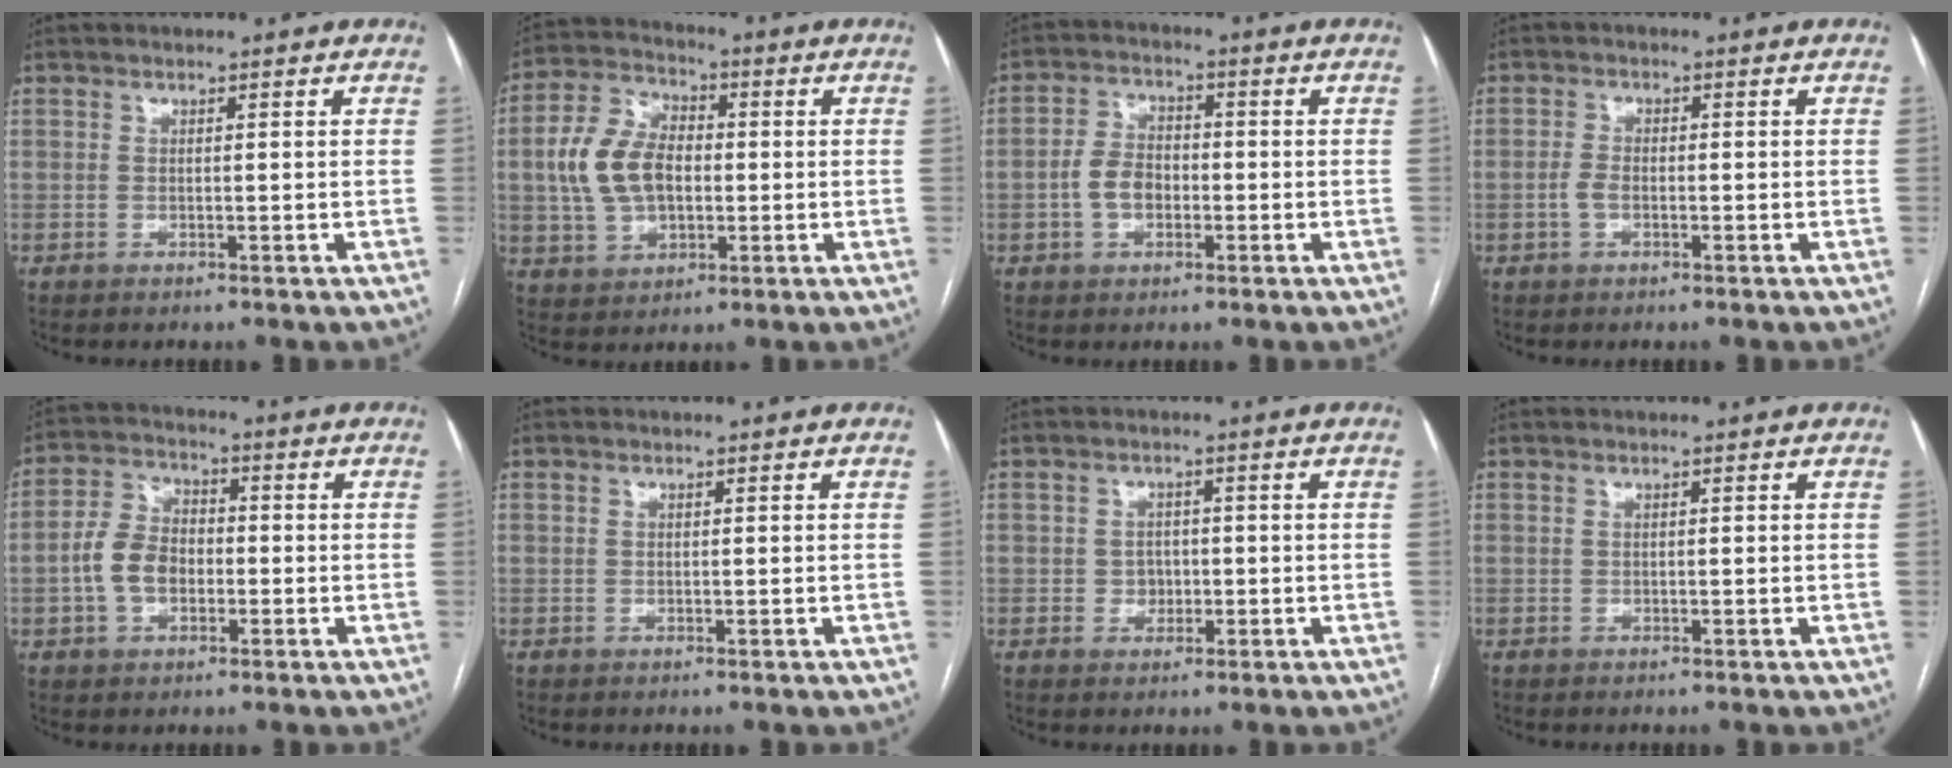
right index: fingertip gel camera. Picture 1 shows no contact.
{"total": 11.0, "force": [0.0, 7.2, 8.3], "torque": [-0.188, 0.026, 0.003]}
{"total": 5.8, "force": [-1.3, 3.9, 4.1], "torque": [-0.089, 0.016, -0.025]}
{"total": 2.4, "force": [-0.7, 1.3, 1.9], "torque": [-0.044, 0.004, -0.014]}
{"total": 7.6, "force": [-1.5, 5.1, 5.4], "torque": [-0.122, 0.020, -0.030]}
{"total": 0.0}
{"total": 2.6, "force": [-0.4, 2.3, 1.2], "torque": [-0.011, 0.005, -0.003]}
{"total": 0.0}